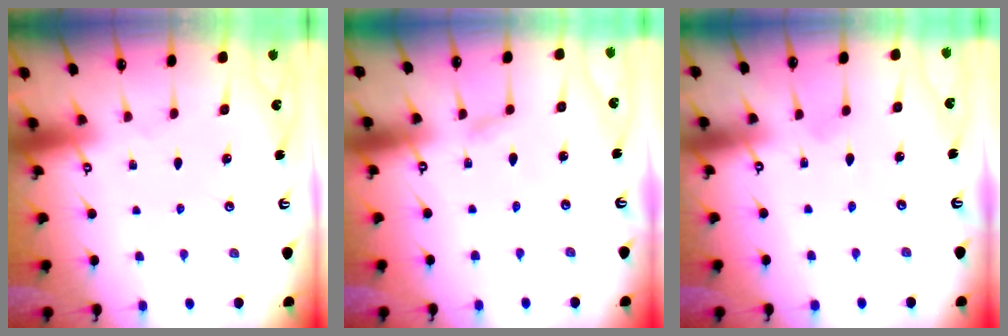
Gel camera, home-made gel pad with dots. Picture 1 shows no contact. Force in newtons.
{"total": 2.9, "press": 2.8, "slide": 0.3}
{"total": 3.8, "press": 3.8, "slide": 0.4}